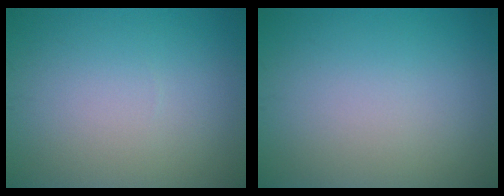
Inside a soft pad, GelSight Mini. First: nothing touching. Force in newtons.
{"total": 0.0}